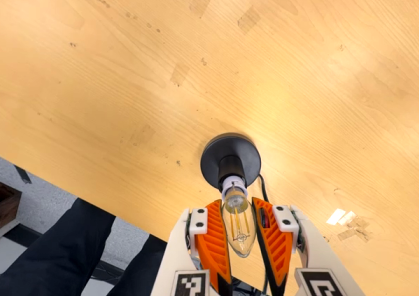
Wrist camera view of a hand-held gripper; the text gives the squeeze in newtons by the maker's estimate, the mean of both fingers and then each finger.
{"total": 13.0, "left": 13.3, "right": 12.7}